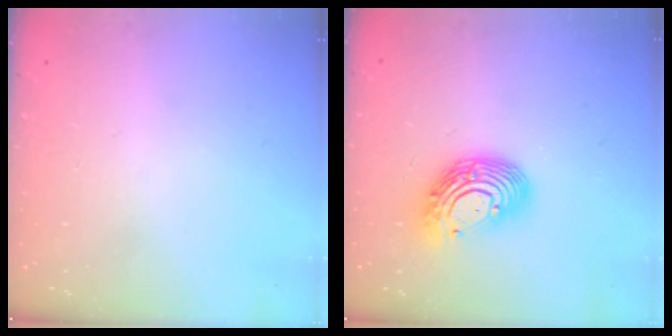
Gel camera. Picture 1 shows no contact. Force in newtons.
{"total": 13.2, "press": 13.2, "slide": 0.8}